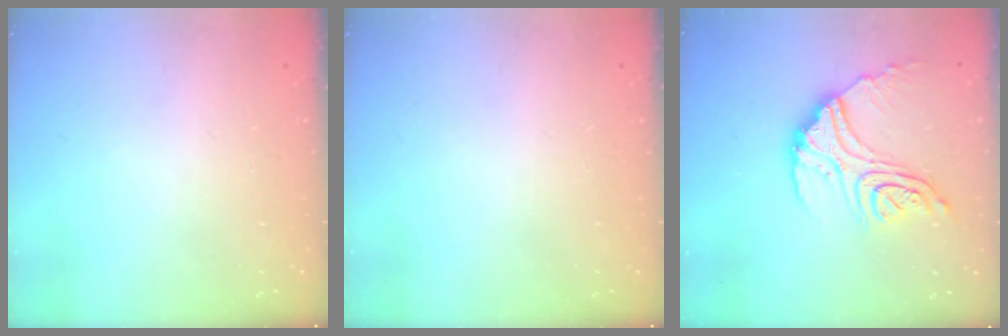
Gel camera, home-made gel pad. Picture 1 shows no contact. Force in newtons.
{"total": 0.0}
{"total": 18.5, "press": 18.5, "slide": 1.6}